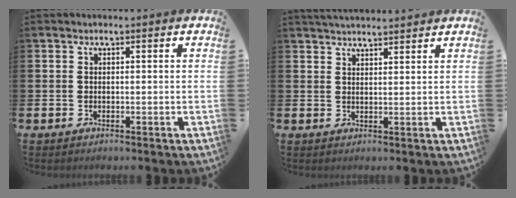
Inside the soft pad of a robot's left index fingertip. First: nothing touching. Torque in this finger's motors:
{"motor_torque": [0.19, -0.40, 0.10, 0.11]}